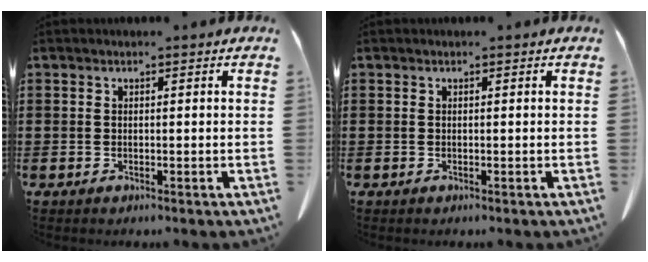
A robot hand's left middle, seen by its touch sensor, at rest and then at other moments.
{"total": 0.0}